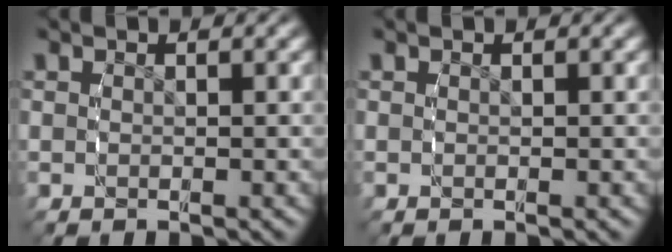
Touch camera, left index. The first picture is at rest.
{"total": 0.0}